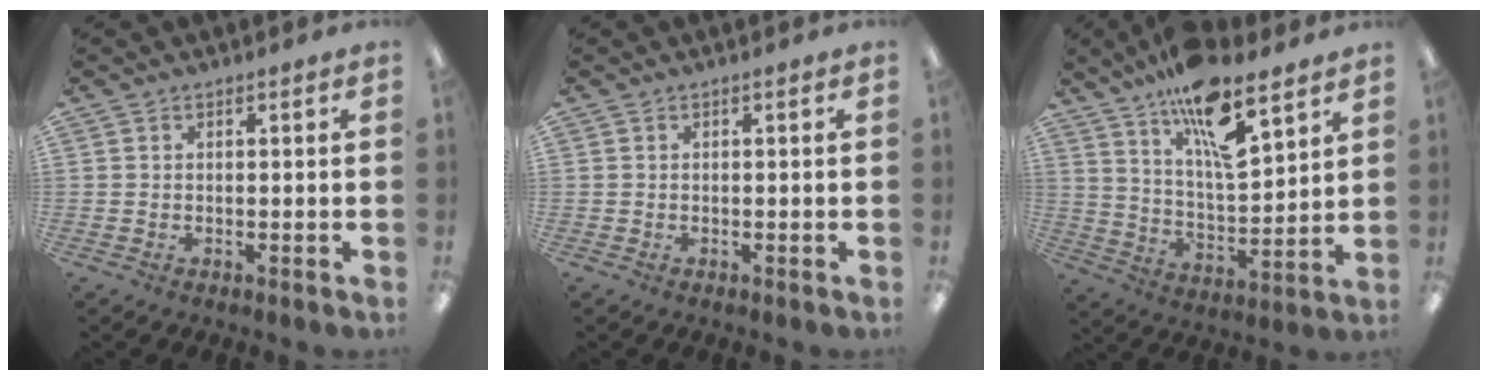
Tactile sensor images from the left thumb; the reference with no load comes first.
{"total": 0.0}
{"total": 15.6, "force": [11.0, 4.9, 9.9], "torque": [-0.171, -0.061, 0.187]}